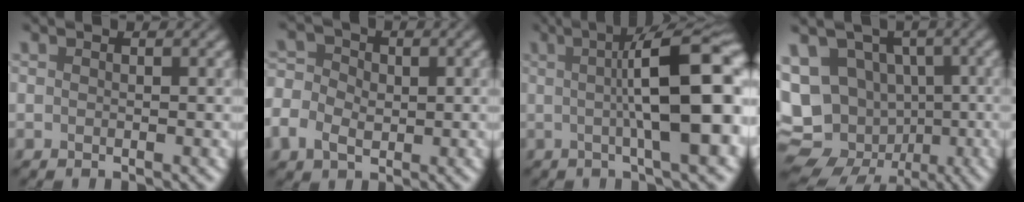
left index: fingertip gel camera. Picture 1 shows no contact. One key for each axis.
{"total": 4.9, "fx": -0.9, "fy": 4.0, "fz": 2.7, "tx": -0.044, "ty": 0.004, "tz": -0.028}
{"total": 12.5, "fx": 0.8, "fy": 3.0, "fz": 12.1, "tx": -0.144, "ty": 0.015, "tz": 0.006}
{"total": 15.5, "fx": -3.5, "fy": 13.6, "fz": 6.6, "tx": -0.151, "ty": -0.006, "tz": -0.063}